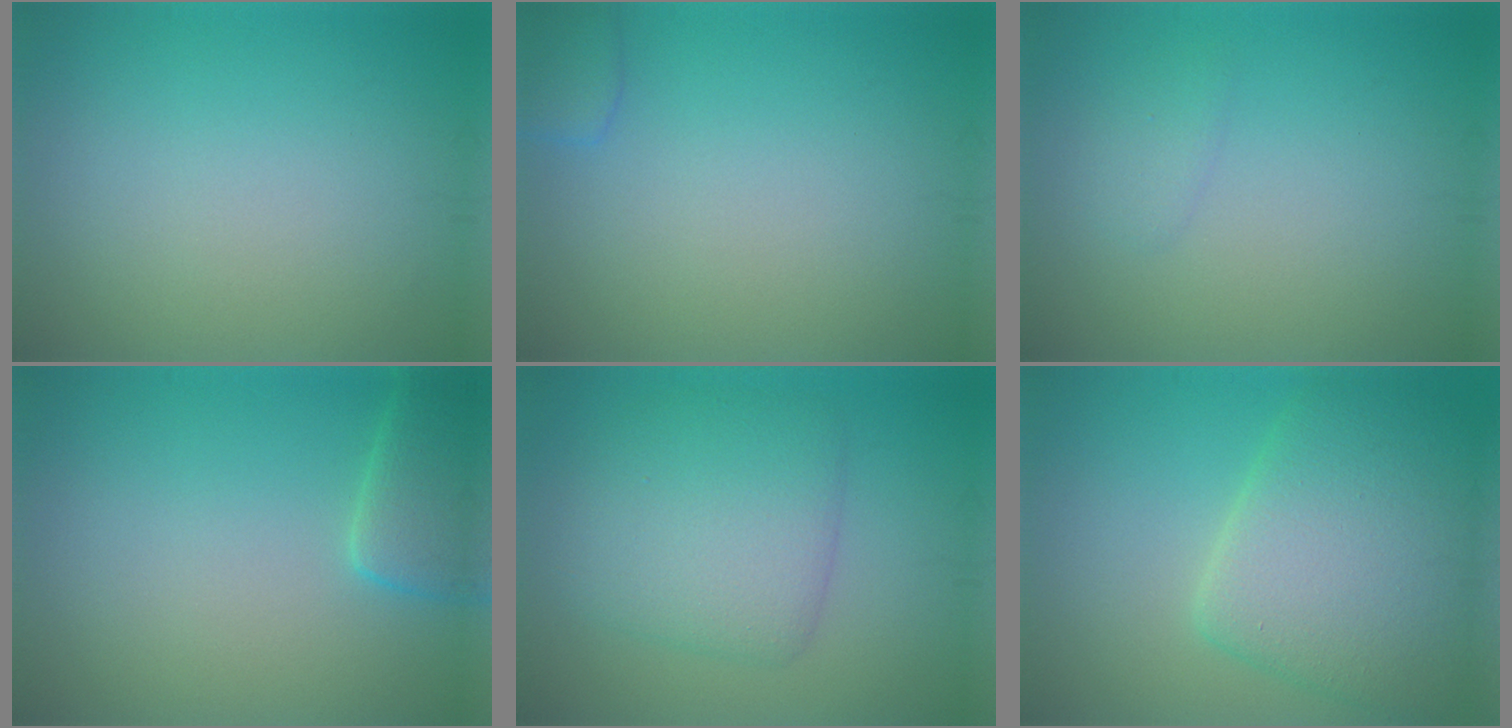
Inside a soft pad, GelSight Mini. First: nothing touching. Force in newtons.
{"total": 1.9, "press": 1.9, "slide": 0.2}
{"total": 1.0, "press": 1.0, "slide": 0.1}
{"total": 3.4, "press": 3.4, "slide": 0.3}
{"total": 5.8, "press": 5.8, "slide": 0.1}
{"total": 8.4, "press": 8.4, "slide": 0.2}